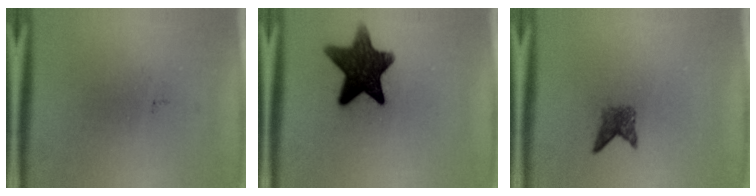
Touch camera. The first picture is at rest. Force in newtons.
{"total": 12.3}
{"total": 2.1}